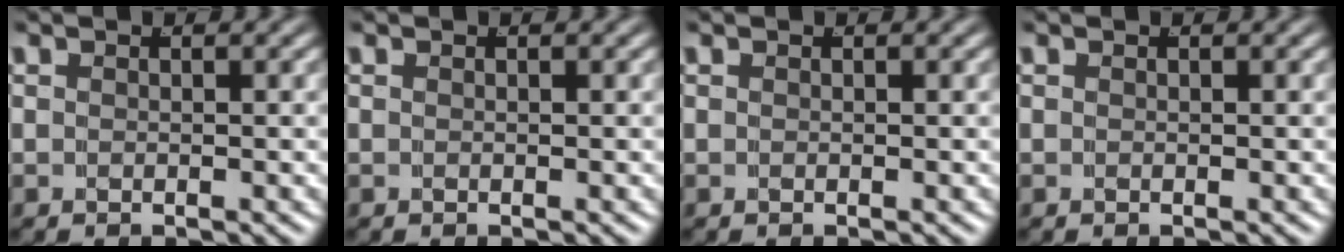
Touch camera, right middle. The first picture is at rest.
{"total": 0.0}
{"total": 0.0}
{"total": 0.0}